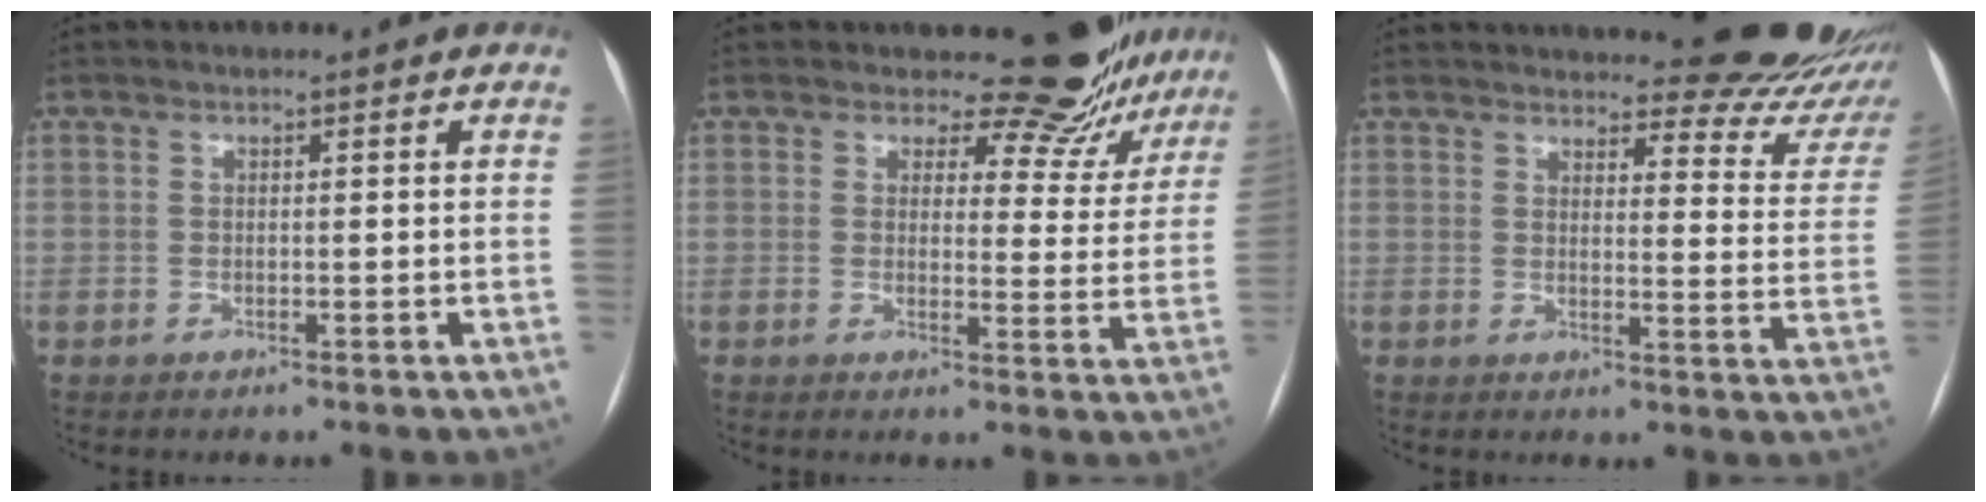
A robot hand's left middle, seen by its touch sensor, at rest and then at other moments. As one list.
[{"total": 11.2, "force": [10.5, 3.6, 2.1], "torque": [0.000, -0.040, 0.097]}, {"total": 18.1, "force": [17.3, 3.2, 4.0], "torque": [-0.020, -0.094, 0.175]}]